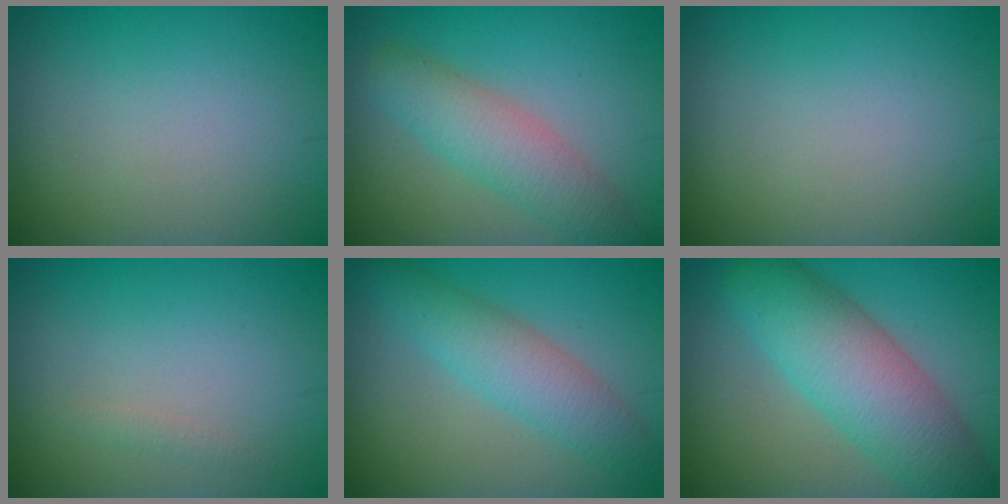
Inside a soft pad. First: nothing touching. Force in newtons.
{"total": 4.2, "press": 4.2, "slide": 0.4}
{"total": 0.0}
{"total": 0.6, "press": 0.6, "slide": 0.0}
{"total": 4.1, "press": 4.1, "slide": 0.1}
{"total": 7.6, "press": 7.6, "slide": 0.4}